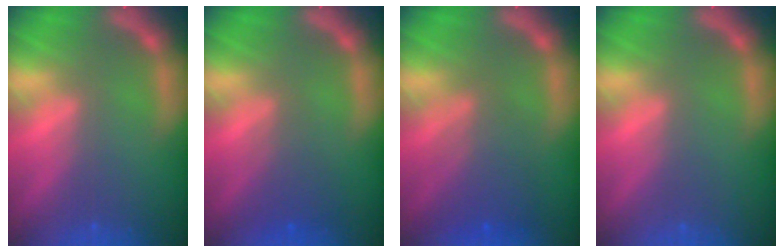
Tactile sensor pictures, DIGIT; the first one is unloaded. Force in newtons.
{"total": 2.4}
{"total": 4.5}
{"total": 0.0}